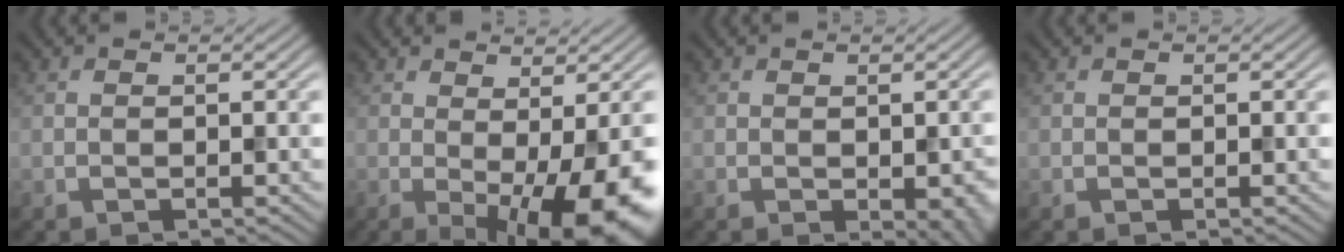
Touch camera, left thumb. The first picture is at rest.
{"total": 10.1, "force": [-2.4, 2.8, 9.4], "torque": [-0.125, -0.016, -0.022]}
{"total": 4.1, "force": [-1.4, 2.2, 3.2], "torque": [-0.041, -0.018, 0.000]}
{"total": 0.0}